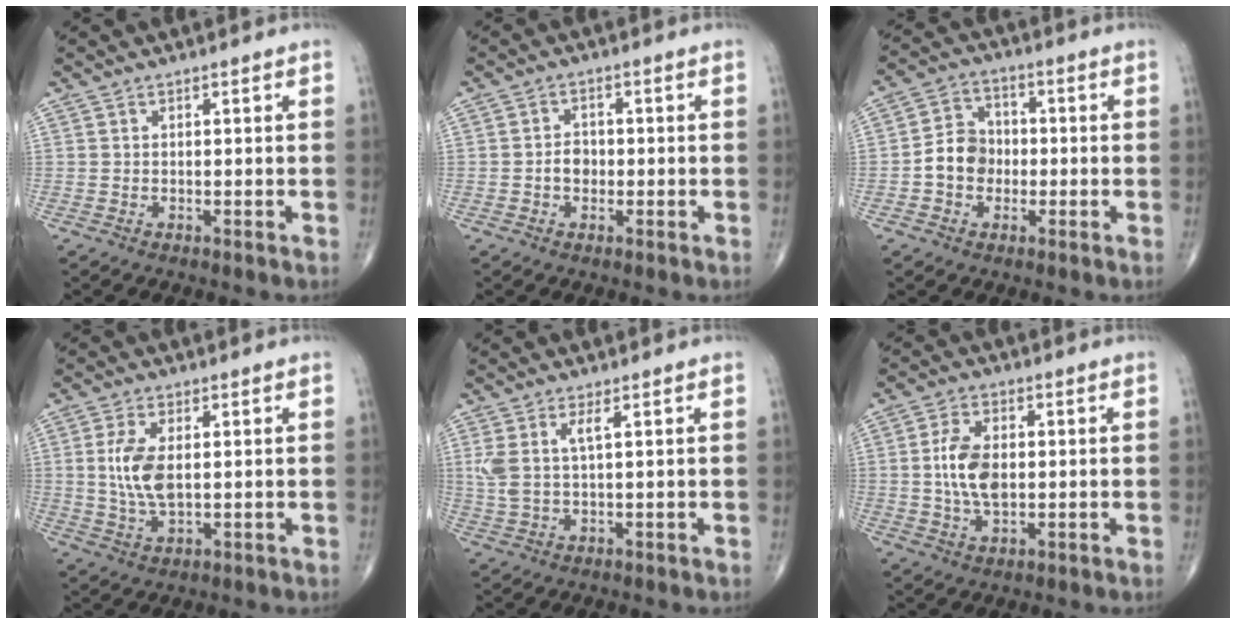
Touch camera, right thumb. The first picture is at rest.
{"total": 3.0, "force": [-0.6, 2.3, 1.7], "torque": [-0.015, 0.009, -0.016]}
{"total": 7.5, "force": [-1.3, 6.3, 3.8], "torque": [-0.044, 0.027, -0.036]}
{"total": 7.7, "force": [0.8, 3.7, 6.7], "torque": [-0.141, -0.007, 0.019]}
{"total": 4.8, "force": [1.6, 1.4, 4.3], "torque": [-0.113, -0.005, 0.041]}
{"total": 8.4, "force": [0.3, 4.7, 6.9], "torque": [-0.130, 0.000, 0.005]}